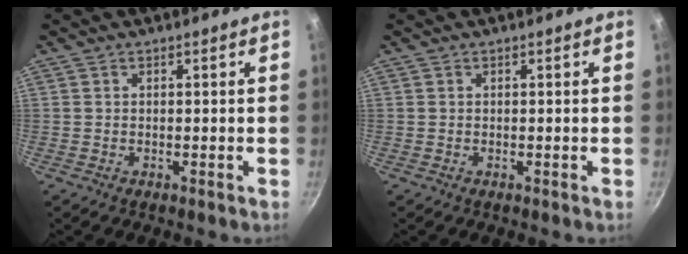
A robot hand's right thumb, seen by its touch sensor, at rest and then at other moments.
{"total": 0.0}